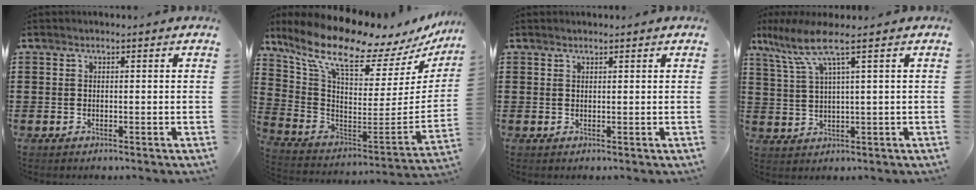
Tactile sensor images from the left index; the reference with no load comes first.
{"total": 11.4, "force": [8.7, 2.2, 7.1], "torque": [-0.165, -0.073, 0.146]}
{"total": 0.8, "force": [0.7, 0.1, 0.2], "torque": [-0.005, 0.000, 0.014]}
{"total": 6.8, "force": [3.4, 0.4, 5.9], "torque": [-0.140, -0.014, 0.053]}